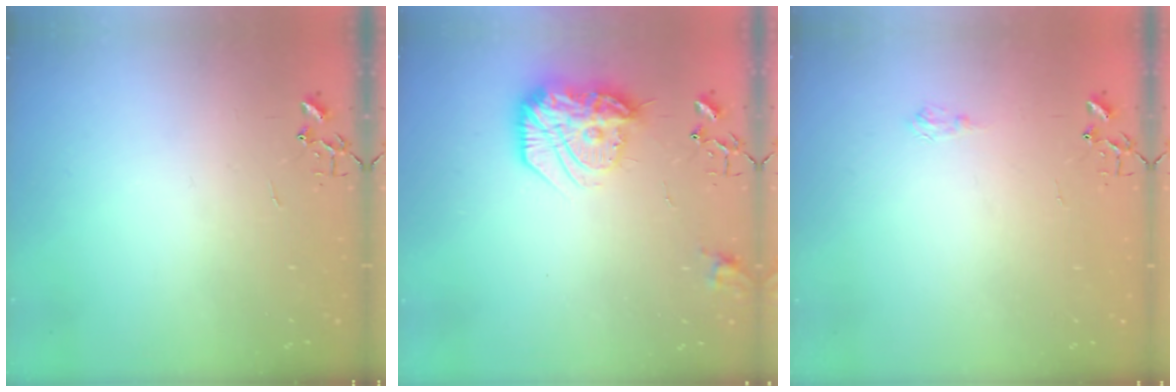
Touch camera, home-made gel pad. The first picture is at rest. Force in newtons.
{"total": 22.2, "press": 22.1, "slide": 1.5}
{"total": 5.7, "press": 5.7, "slide": 0.6}